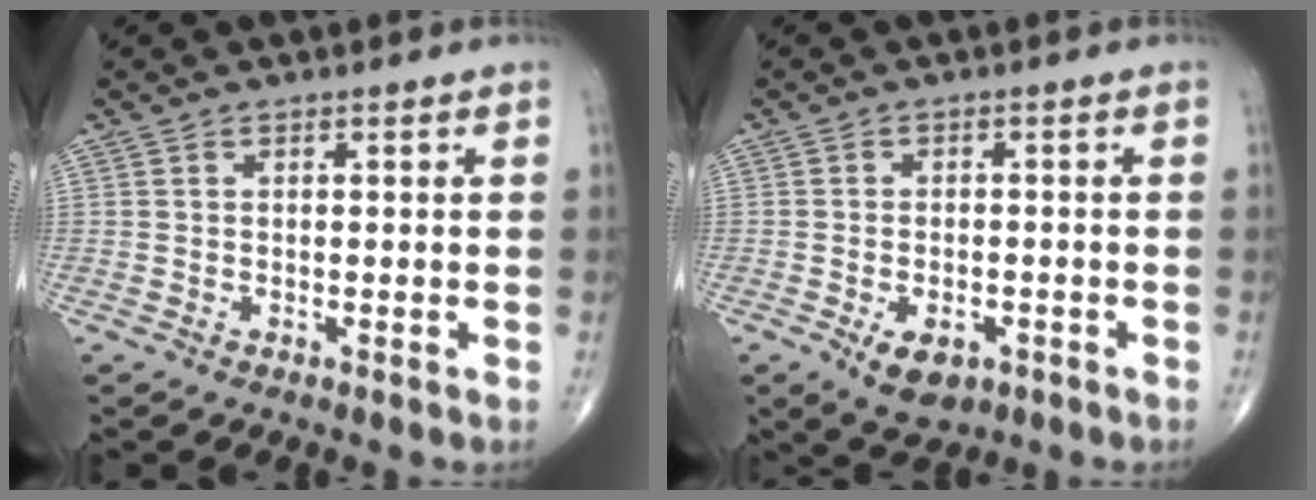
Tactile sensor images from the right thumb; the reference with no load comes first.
{"total": 5.9, "force": [-2.6, 3.4, 4.0], "torque": [-0.057, 0.006, -0.033]}